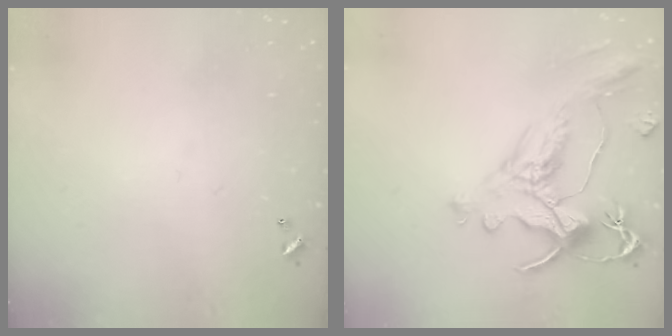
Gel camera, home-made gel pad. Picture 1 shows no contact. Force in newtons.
{"total": 1.5, "press": 0.7, "slide": 1.3}